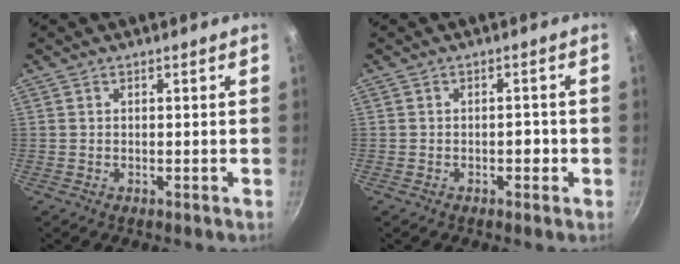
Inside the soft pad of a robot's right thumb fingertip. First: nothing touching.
{"total": 2.2, "force": [-0.7, 1.4, 1.6], "torque": [-0.008, 0.012, -0.010]}